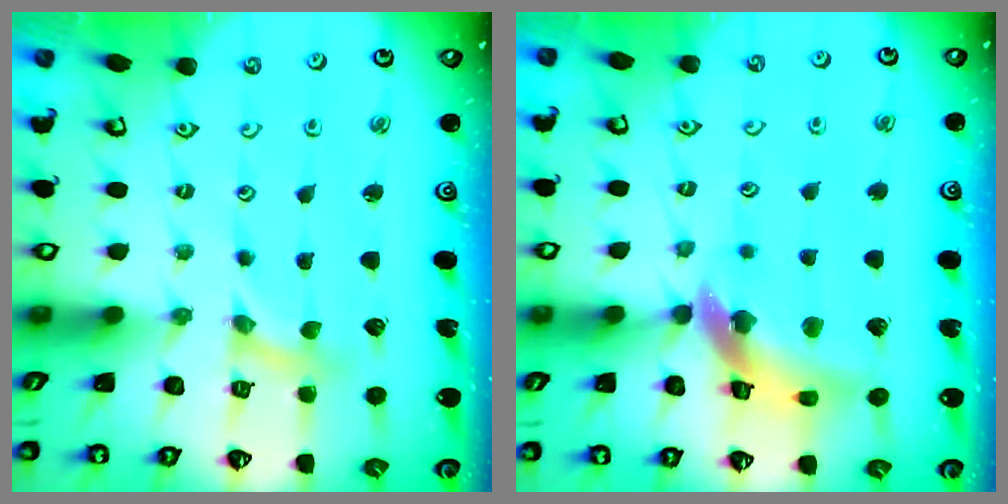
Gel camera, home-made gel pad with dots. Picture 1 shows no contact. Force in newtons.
{"total": 11.7, "press": 11.6, "slide": 1.7}